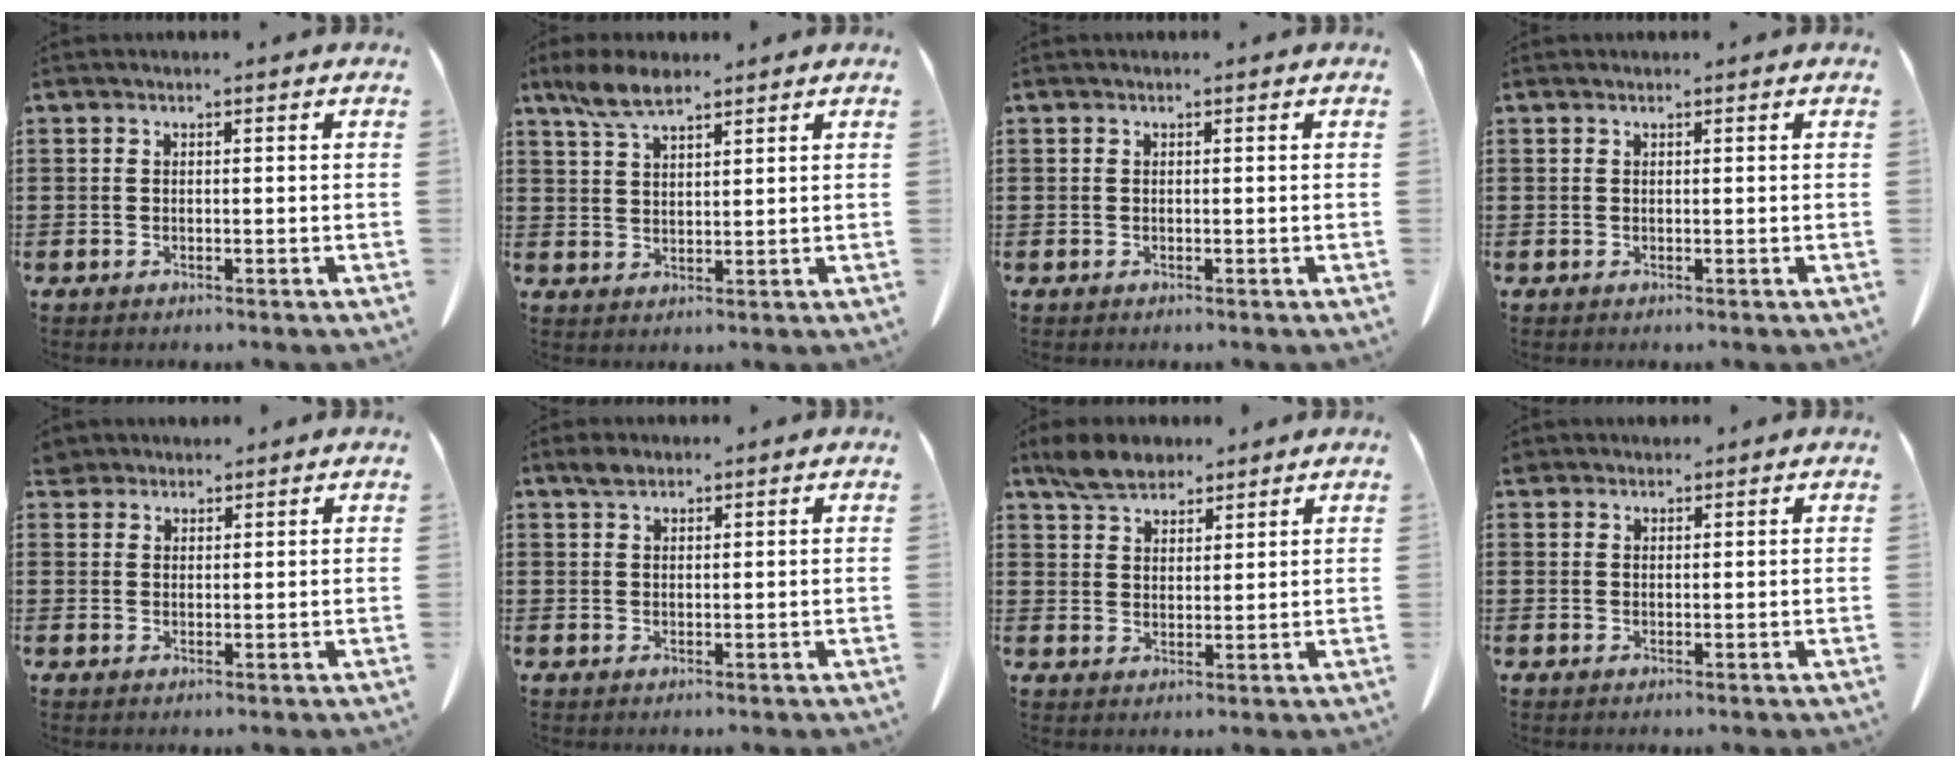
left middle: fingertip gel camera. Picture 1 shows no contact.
{"total": 5.6, "force": [3.9, 1.9, 3.6], "torque": [-0.080, 0.000, 0.072]}
{"total": 0.0}
{"total": 0.0}
{"total": 2.5, "force": [2.3, 0.9, 0.3], "torque": [-0.015, 0.003, 0.046]}
{"total": 2.0, "force": [1.5, 0.9, 1.0], "torque": [-0.023, 0.002, 0.030]}
{"total": 5.4, "force": [4.5, 2.4, 1.8], "torque": [-0.051, -0.002, 0.085]}
{"total": 1.5, "force": [1.3, 0.6, 0.2], "torque": [-0.008, 0.001, 0.027]}